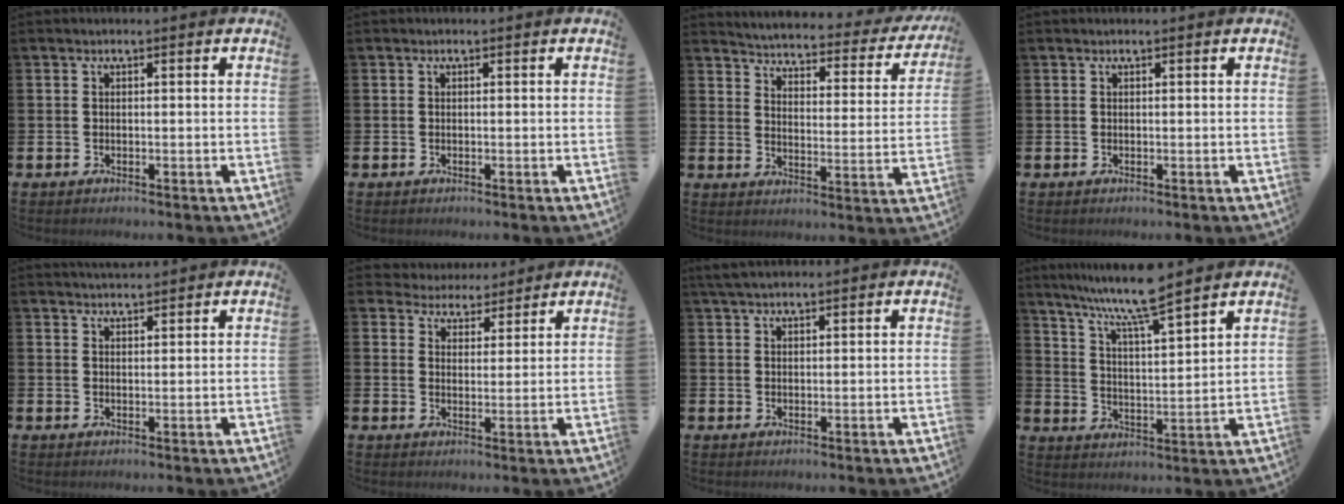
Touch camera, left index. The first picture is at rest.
{"total": 0.0}
{"total": 3.2, "force": [3.1, 0.8, 0.7], "torque": [-0.039, -0.032, 0.044]}
{"total": 0.0}
{"total": 2.6, "force": [2.5, 0.4, 0.2], "torque": [0.001, -0.012, 0.044]}
{"total": 4.4, "force": [4.1, 1.4, -0.5], "torque": [-0.009, -0.025, 0.074]}
{"total": 2.8, "force": [2.4, 0.8, 1.1], "torque": [-0.025, 0.001, 0.046]}
{"total": 8.4, "force": [7.7, 0.2, 3.5], "torque": [-0.088, -0.043, 0.134]}